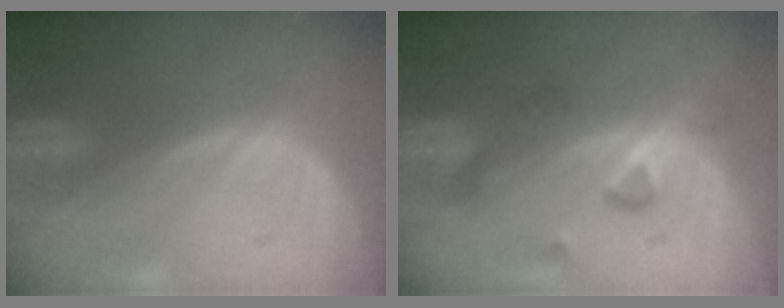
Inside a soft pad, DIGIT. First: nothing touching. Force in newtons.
{"total": 4.4, "press": 4.3, "slide": 0.7}